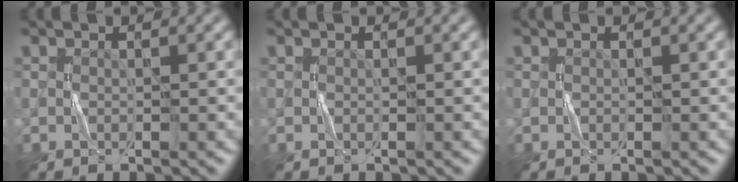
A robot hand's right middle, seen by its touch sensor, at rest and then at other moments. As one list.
[{"total": 0.0}, {"total": 0.0}]